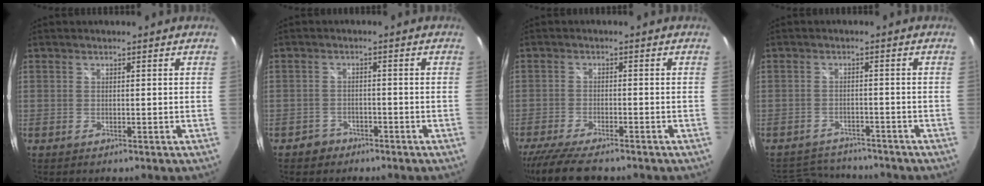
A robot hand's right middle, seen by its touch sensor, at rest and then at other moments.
{"total": 3.2, "force": [-2.2, 2.3, 0.3], "torque": [-0.014, 0.005, -0.035]}
{"total": 9.3, "force": [-7.8, 1.6, 4.8], "torque": [-0.117, -0.035, -0.137]}
{"total": 8.6, "force": [-8.0, 2.6, 1.6], "torque": [-0.049, 0.009, -0.121]}